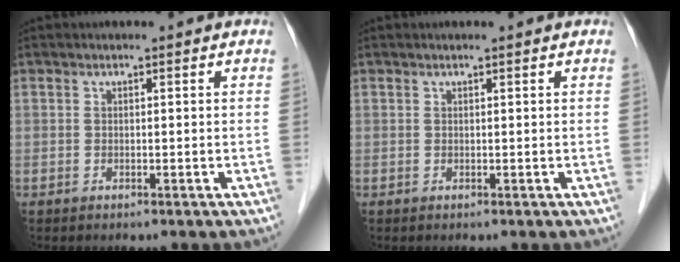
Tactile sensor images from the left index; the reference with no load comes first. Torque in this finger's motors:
{"motor_torque": [1.06, -1.08, 0.13, 0.03]}